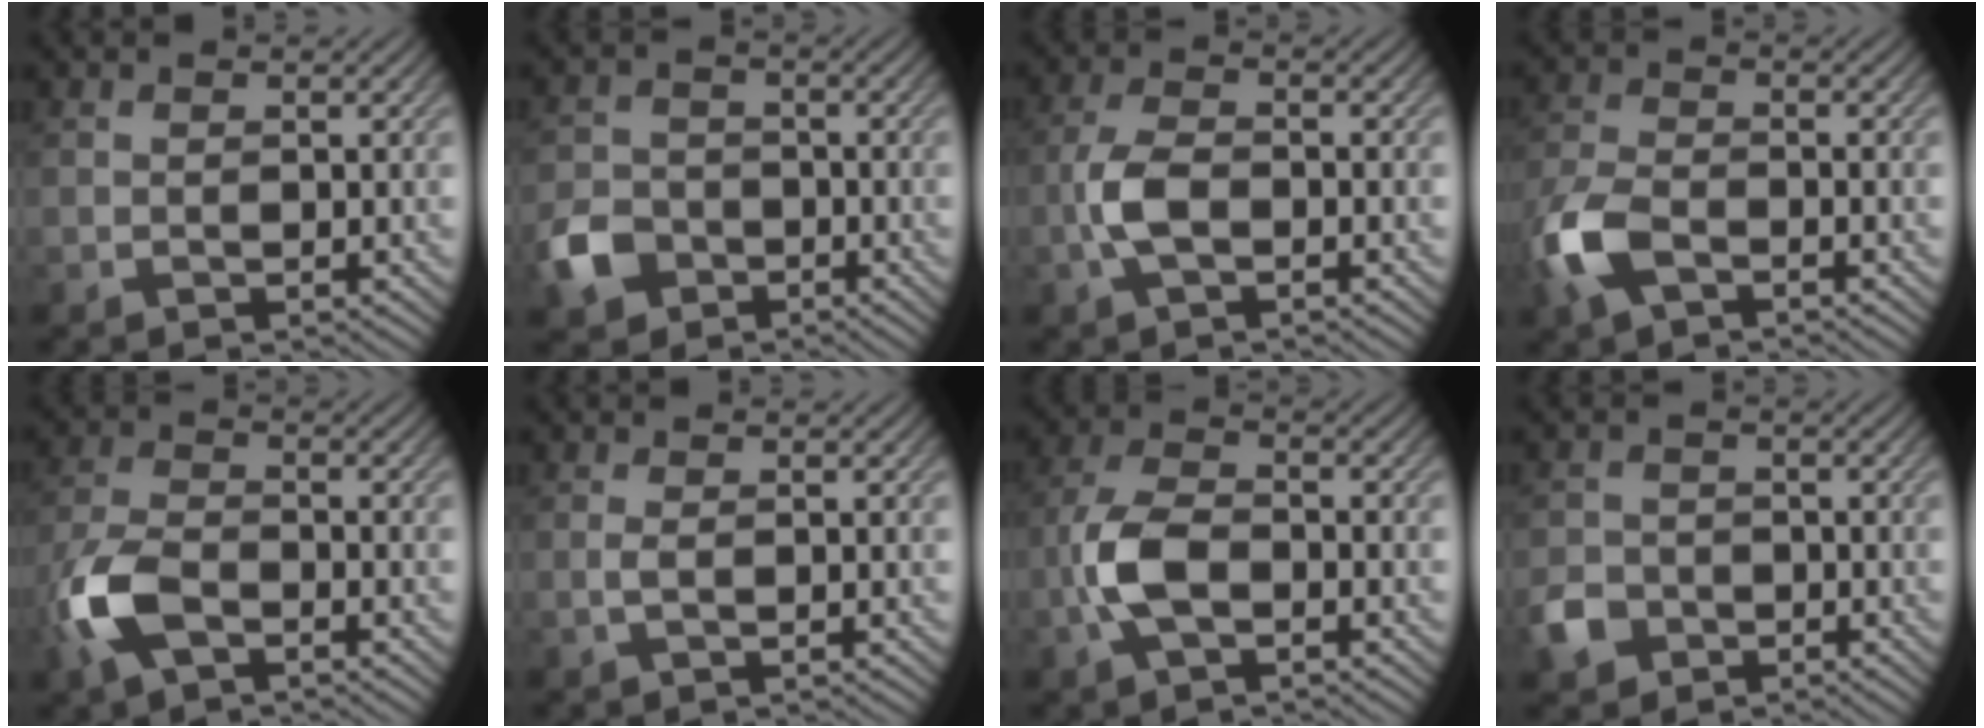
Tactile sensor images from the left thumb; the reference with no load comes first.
{"total": 5.1, "force": [-2.8, 3.7, 2.0], "torque": [-0.047, -0.004, -0.065]}
{"total": 4.6, "force": [-1.6, 2.1, 3.8], "torque": [-0.093, 0.004, -0.042]}
{"total": 6.6, "force": [-3.3, 3.2, 4.7], "torque": [-0.121, -0.008, -0.082]}
{"total": 7.2, "force": [-3.5, 3.5, 5.3], "torque": [-0.132, -0.004, -0.086]}
{"total": 1.1, "force": [-0.2, 0.2, 1.1], "torque": [-0.025, 0.001, -0.006]}
{"total": 6.4, "force": [-2.2, 3.0, 5.2], "torque": [-0.122, 0.004, -0.056]}
{"total": 3.6, "force": [-2.0, 2.7, 1.3], "torque": [-0.031, -0.005, -0.045]}